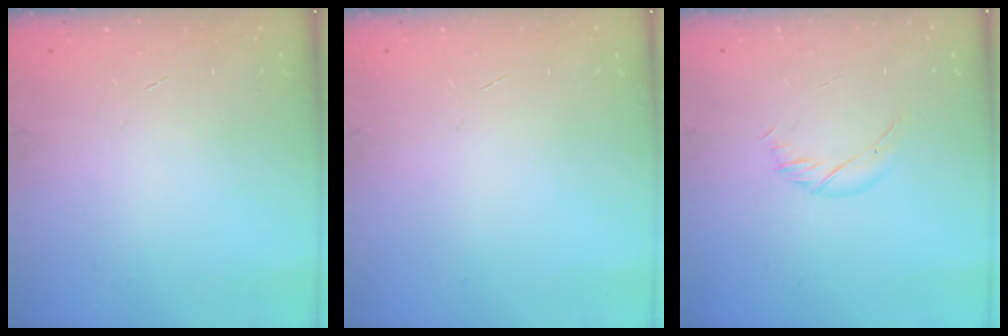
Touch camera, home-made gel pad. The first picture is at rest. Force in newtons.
{"total": 0.0}
{"total": 4.3, "press": 4.2, "slide": 1.2}